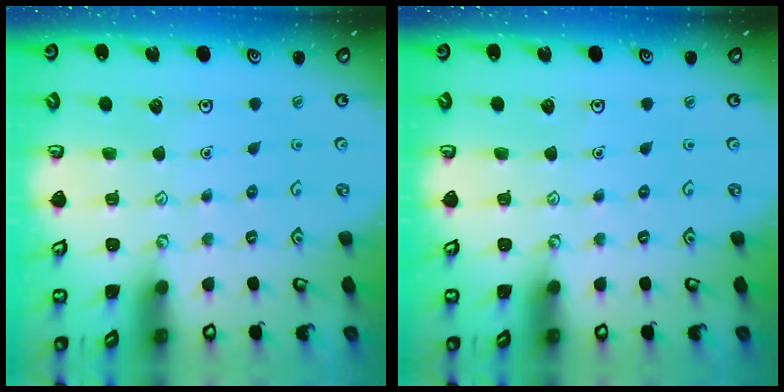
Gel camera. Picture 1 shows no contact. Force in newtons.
{"total": 0.0}